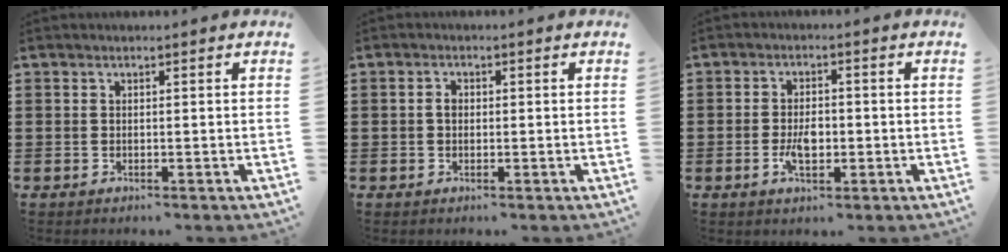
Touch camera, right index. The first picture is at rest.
{"total": 1.6, "force": [0.0, 1.0, 1.2], "torque": [-0.024, 0.006, -0.001]}
{"total": 3.9, "force": [-0.8, 2.1, 3.2], "torque": [-0.066, 0.003, -0.015]}